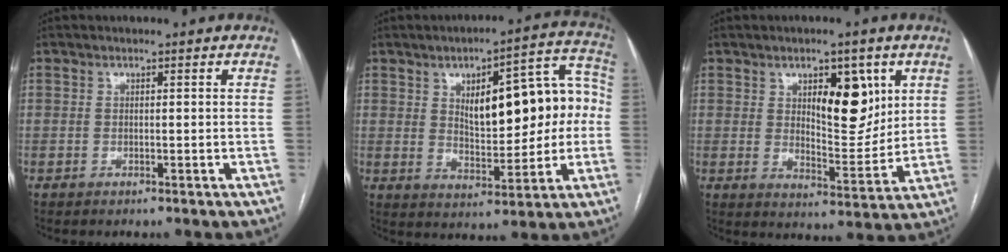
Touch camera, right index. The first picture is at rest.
{"total": 16.4, "force": [1.9, 6.3, 15.0], "torque": [-0.198, 0.040, 0.039]}
{"total": 9.5, "force": [3.7, 3.8, 7.8], "torque": [-0.114, -0.002, 0.064]}